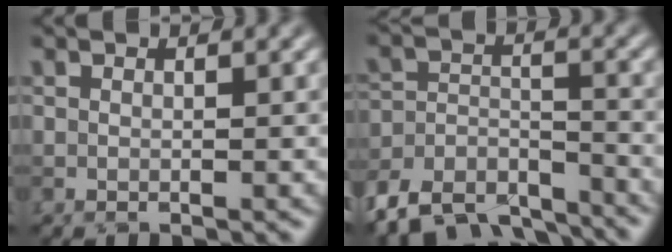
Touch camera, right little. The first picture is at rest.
{"total": 8.7, "force": [-7.7, 3.4, 2.2], "torque": [-0.037, -0.003, -0.128]}